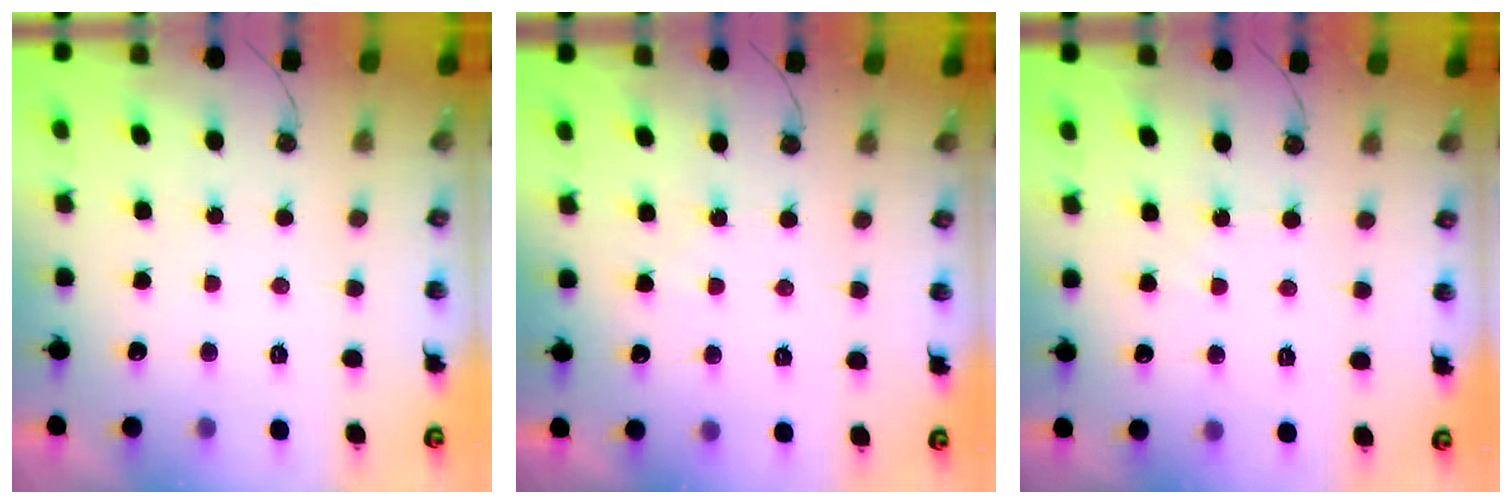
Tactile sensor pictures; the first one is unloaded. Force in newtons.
{"total": 4.4, "press": 4.4, "slide": 0.8}
{"total": 2.8, "press": 2.8, "slide": 0.6}